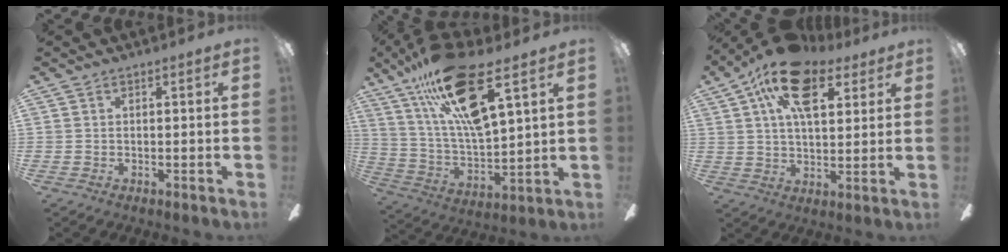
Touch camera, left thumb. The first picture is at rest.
{"total": 23.6, "force": [13.7, 7.6, 17.7], "torque": [-0.331, -0.065, 0.224]}
{"total": 17.7, "force": [8.5, 9.4, 12.3], "torque": [-0.197, -0.012, 0.146]}